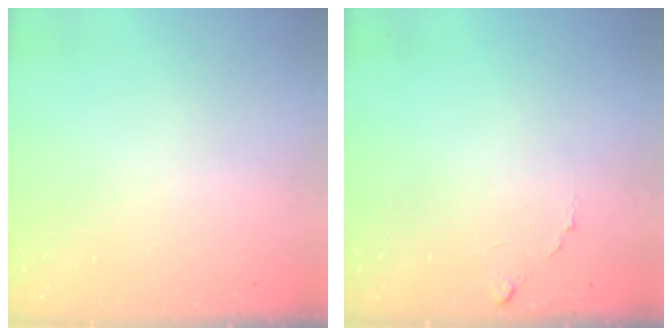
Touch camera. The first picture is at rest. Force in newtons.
{"total": 5.2, "press": 5.2, "slide": 0.4}